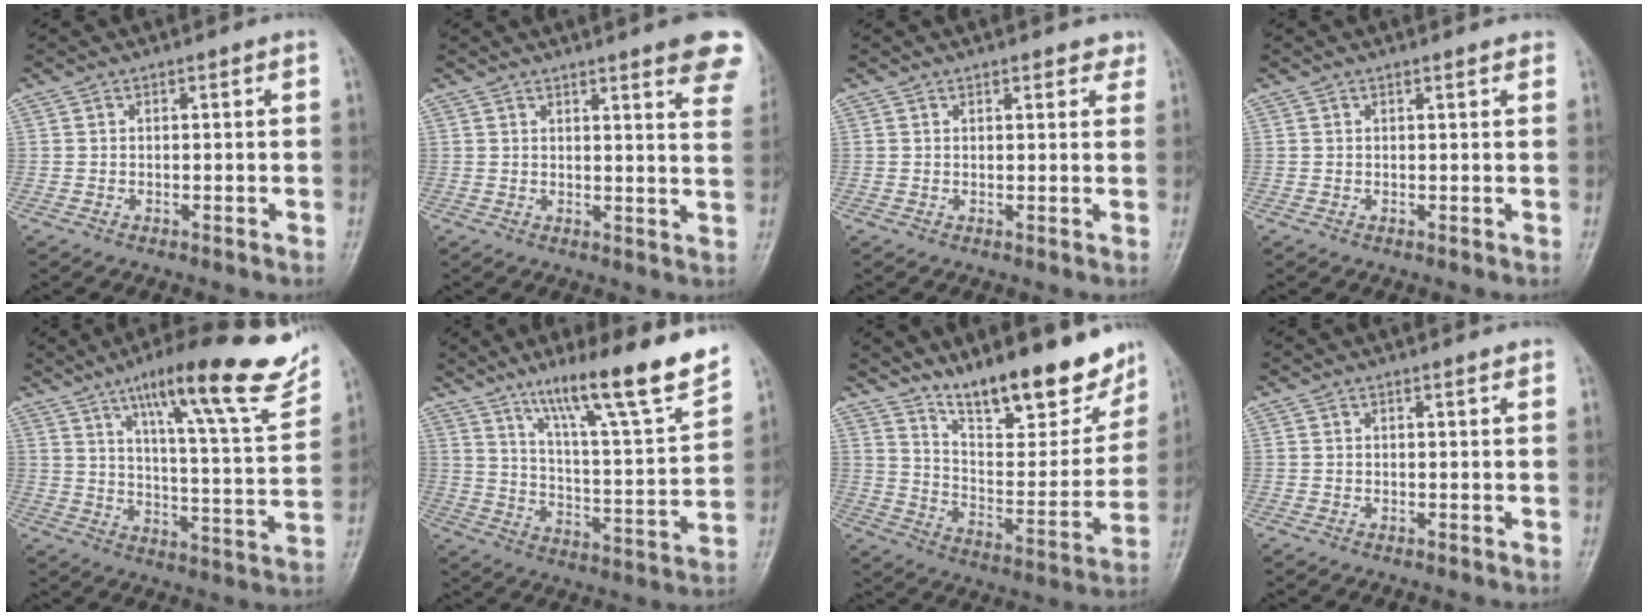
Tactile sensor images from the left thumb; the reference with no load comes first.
{"total": 12.2, "force": [8.3, 2.1, 8.7], "torque": [-0.077, -0.032, 0.081]}
{"total": 2.7, "force": [2.2, 1.3, 1.1], "torque": [0.011, -0.006, 0.021]}
{"total": 1.2, "force": [1.0, 0.3, 0.6], "torque": [-0.004, 0.000, 0.010]}
{"total": 23.0, "force": [14.2, 3.8, 17.7], "torque": [-0.229, -0.050, 0.209]}
{"total": 19.4, "force": [13.6, 1.9, 13.7], "torque": [-0.192, -0.072, 0.221]}
{"total": 19.9, "force": [15.0, 6.1, 11.6], "torque": [-0.128, -0.094, 0.243]}
{"total": 0.9, "force": [0.7, 0.1, 0.5], "torque": [-0.007, -0.001, 0.010]}